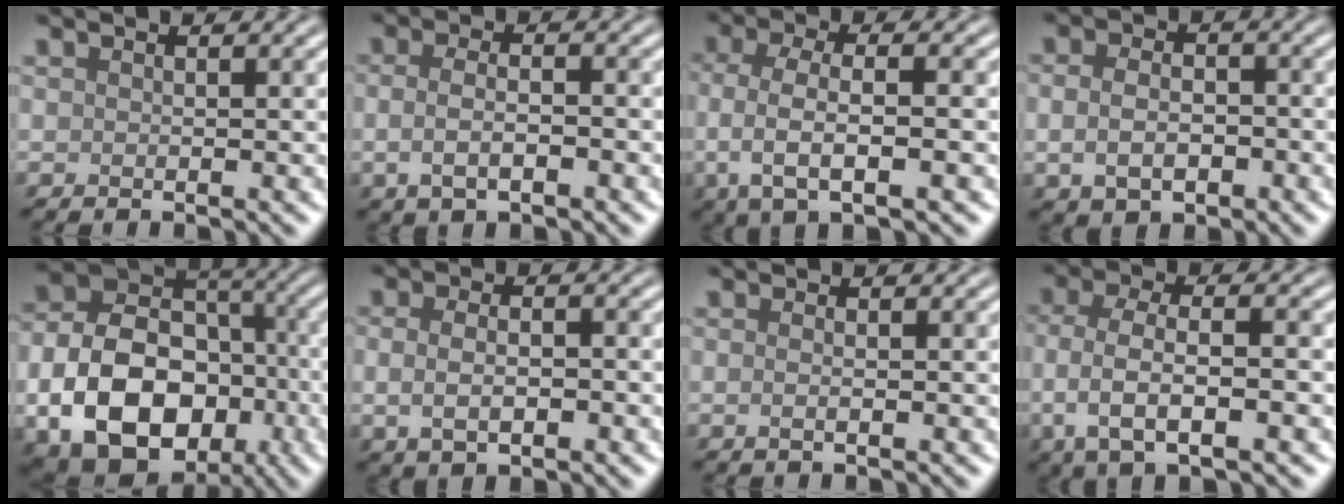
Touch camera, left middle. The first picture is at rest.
{"total": 3.1, "force": [-0.7, 1.4, 2.7], "torque": [-0.056, -0.005, -0.016]}
{"total": 5.3, "force": [-1.0, 1.9, 4.8], "torque": [-0.098, -0.002, -0.019]}
{"total": 3.9, "force": [-0.9, 2.7, 2.7], "torque": [-0.044, -0.006, -0.019]}
{"total": 13.3, "force": [-3.8, 9.6, 8.5], "torque": [-0.164, -0.022, -0.065]}
{"total": 3.8, "force": [-0.4, 2.1, 3.1], "torque": [-0.050, 0.001, -0.007]}
{"total": 1.0, "force": [-0.1, 0.4, 1.0], "torque": [-0.014, -0.007, -0.006]}
{"total": 5.6, "force": [-1.5, 2.2, 5.0], "torque": [-0.103, -0.003, -0.029]}